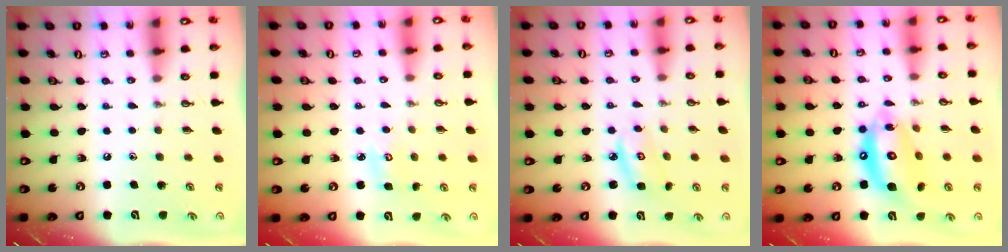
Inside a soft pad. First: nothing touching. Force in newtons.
{"total": 4.0, "press": 4.0, "slide": 0.3}
{"total": 4.7, "press": 4.7, "slide": 0.2}
{"total": 15.7, "press": 15.6, "slide": 1.8}